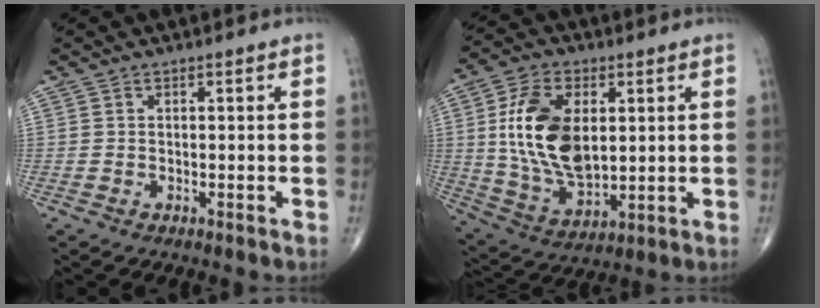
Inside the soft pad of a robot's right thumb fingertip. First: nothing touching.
{"total": 17.0, "force": [2.8, 9.8, 13.6], "torque": [-0.240, -0.013, 0.061]}